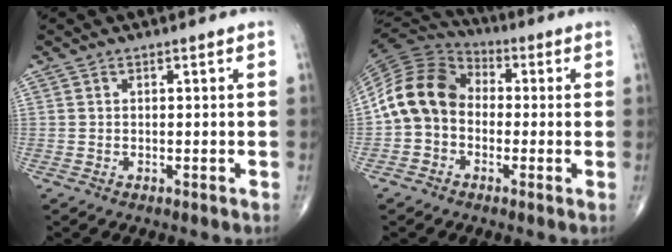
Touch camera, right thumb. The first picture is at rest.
{"total": 12.5, "force": [-1.1, 9.8, 7.6], "torque": [-0.139, 0.035, -0.036]}